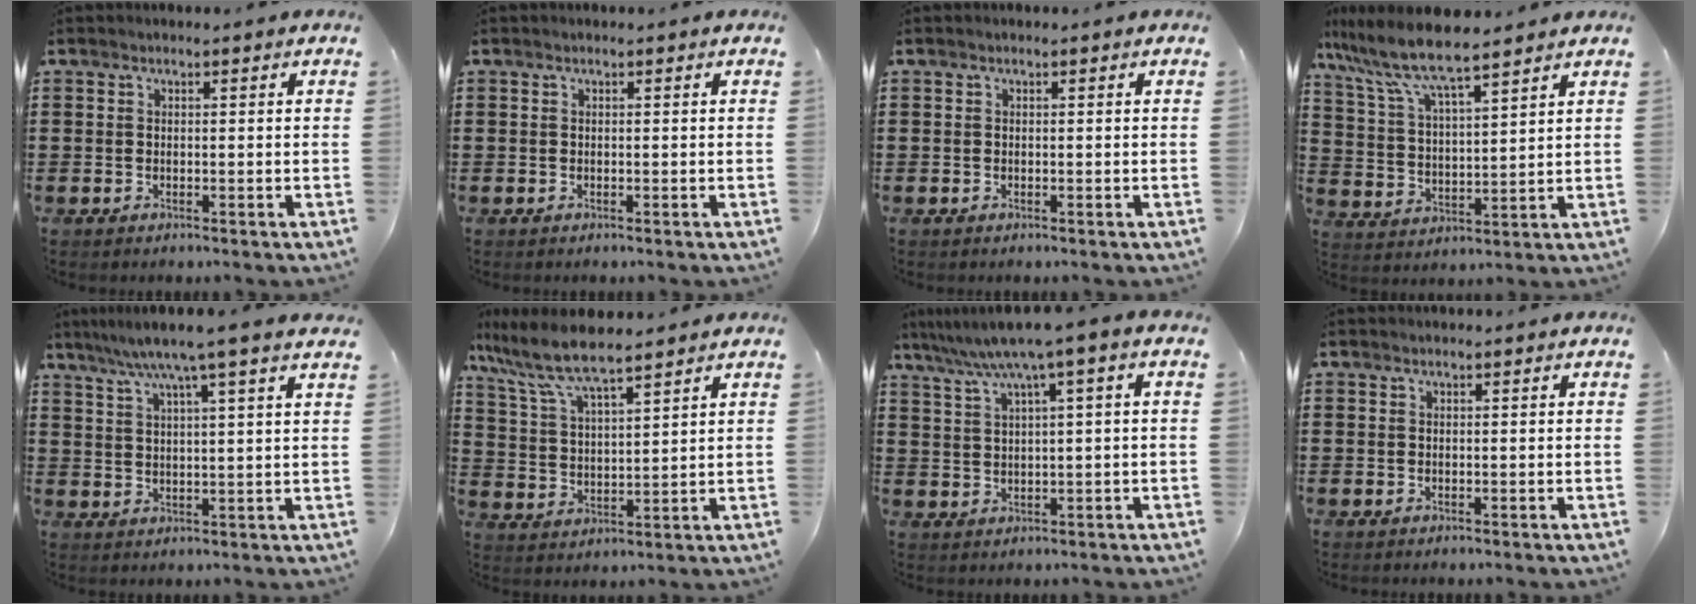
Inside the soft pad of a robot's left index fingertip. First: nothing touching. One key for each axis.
{"total": 0.0}
{"total": 0.0}
{"total": 8.2, "fx": 7.1, "fy": 0.7, "fz": 4.1, "tx": -0.107, "ty": -0.033, "tz": 0.123}
{"total": 6.2, "fx": 4.8, "fy": -0.9, "fz": 3.8, "tx": -0.088, "ty": -0.018, "tz": 0.079}
{"total": 7.8, "fx": 6.5, "fy": 1.2, "fz": 4.0, "tx": -0.104, "ty": -0.025, "tz": 0.114}
{"total": 5.7, "fx": 2.9, "fy": -0.2, "fz": 4.9, "tx": -0.101, "ty": -0.016, "tz": 0.044}
{"total": 0.0}